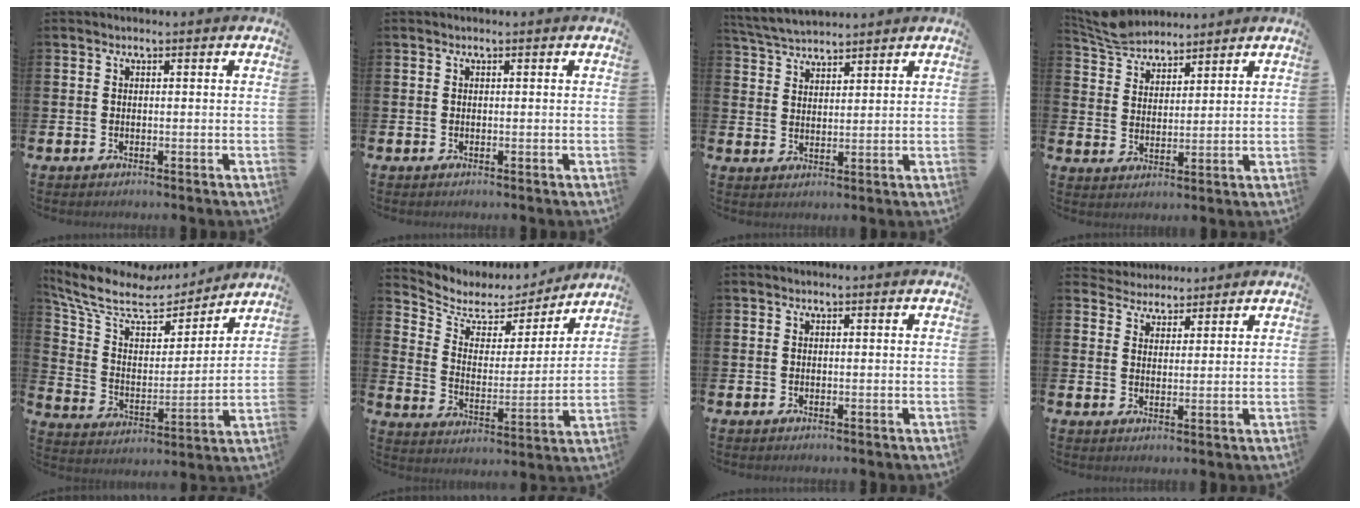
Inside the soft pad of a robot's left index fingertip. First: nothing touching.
{"total": 0.0}
{"total": 4.4, "force": [4.3, 0.6, 0.4], "torque": [-0.029, -0.017, 0.080]}
{"total": 5.7, "force": [5.6, 1.2, 0.5], "torque": [-0.035, -0.023, 0.104]}
{"total": 9.9, "force": [7.8, 4.6, 3.8], "torque": [-0.120, -0.046, 0.135]}
{"total": 5.8, "force": [4.9, 2.9, 1.2], "torque": [-0.060, -0.037, 0.081]}
{"total": 0.0}
{"total": 3.9, "force": [3.6, 1.2, -0.5], "torque": [-0.011, -0.016, 0.067]}